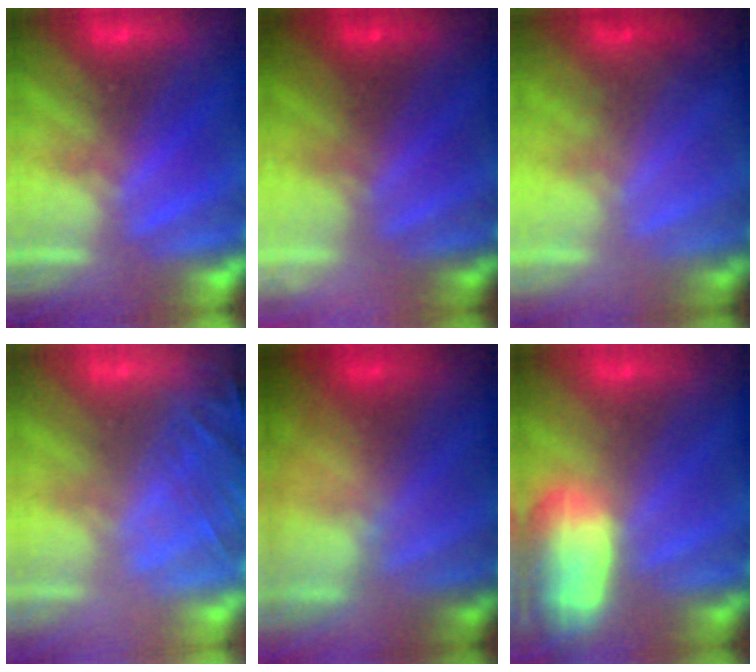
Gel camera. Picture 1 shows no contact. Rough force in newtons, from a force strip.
{"total": 2.1}
{"total": 1.4}
{"total": 7.2}
{"total": 8.4}
{"total": 7.5}